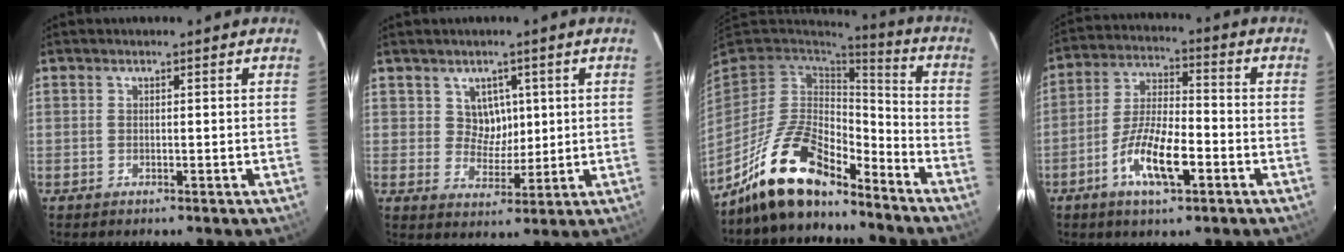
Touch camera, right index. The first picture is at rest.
{"total": 4.8, "force": [1.6, 4.3, 1.2], "torque": [-0.016, 0.006, 0.034]}
{"total": 16.2, "force": [-12.5, 5.8, 8.5], "torque": [-0.190, -0.006, -0.229]}
{"total": 11.4, "force": [-5.1, 3.5, 9.6], "torque": [-0.195, -0.003, -0.094]}